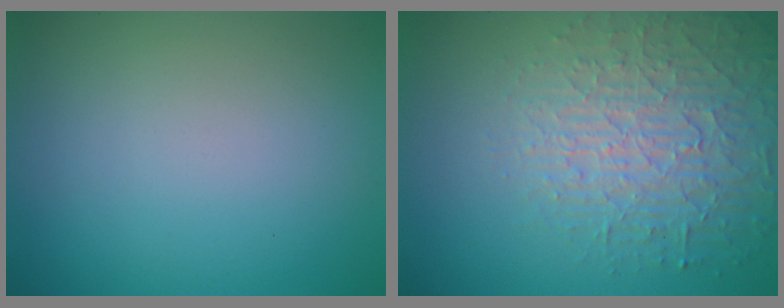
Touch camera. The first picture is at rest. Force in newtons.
{"total": 4.4, "press": 4.3, "slide": 1.2}